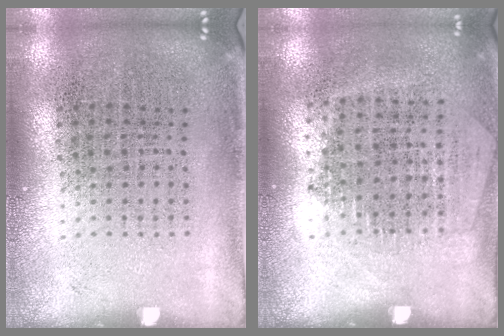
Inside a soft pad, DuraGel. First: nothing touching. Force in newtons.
{"total": 1.3, "press": 1.1, "slide": 0.6}